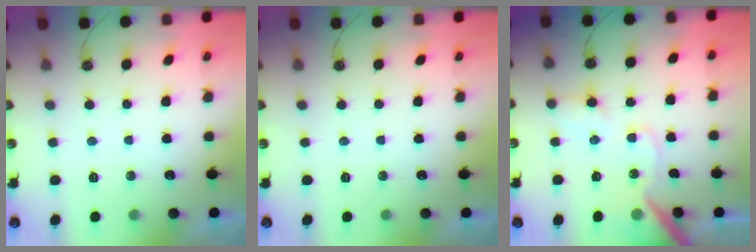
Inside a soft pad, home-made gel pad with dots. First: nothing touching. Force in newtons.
{"total": 0.0}
{"total": 13.6, "press": 13.5, "slide": 1.7}